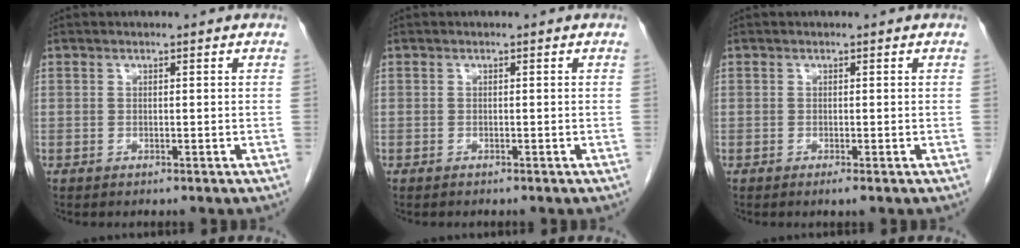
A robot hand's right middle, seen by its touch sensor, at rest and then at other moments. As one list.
[{"total": 0.0}, {"total": 0.7, "force": [-0.4, -0.1, 0.5], "torque": [-0.010, -0.002, -0.006]}]